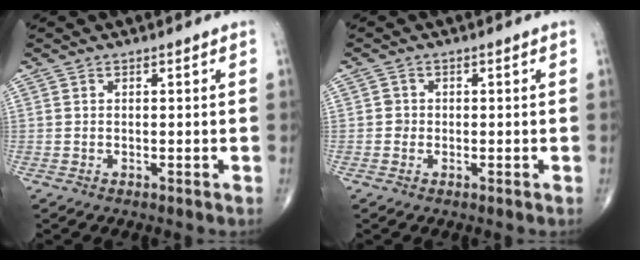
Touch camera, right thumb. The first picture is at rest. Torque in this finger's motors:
{"motor_torque": [-0.01, 0.26, 0.13, -0.30, -0.02]}